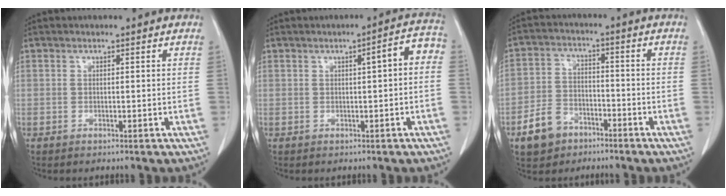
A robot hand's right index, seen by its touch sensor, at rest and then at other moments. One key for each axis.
{"total": 4.3, "fx": 0.2, "fy": 0.8, "fz": 4.2, "tx": -0.048, "ty": 0.018, "tz": -0.001}
{"total": 7.5, "fx": -4.6, "fy": 5.2, "fz": 2.8, "tx": -0.065, "ty": 0.012, "tz": -0.079}